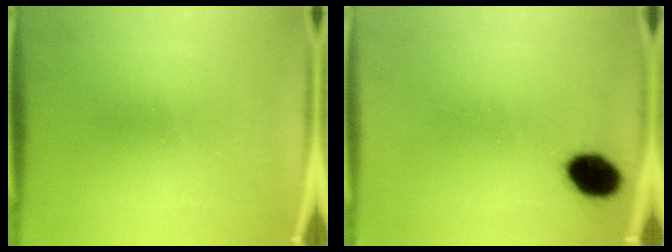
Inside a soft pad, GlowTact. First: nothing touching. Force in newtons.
{"total": 7.5}